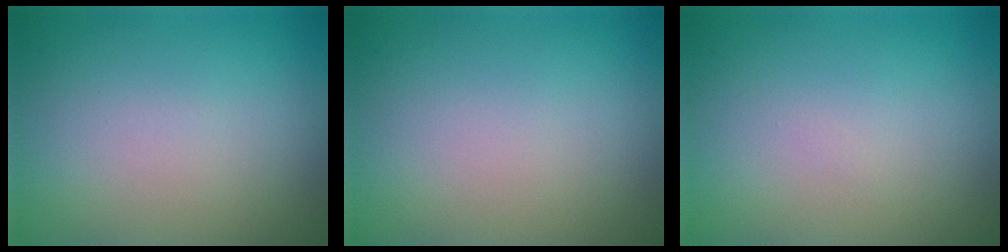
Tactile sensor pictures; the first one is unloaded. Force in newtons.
{"total": 0.0}
{"total": 0.0}